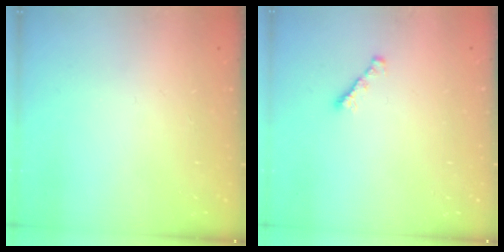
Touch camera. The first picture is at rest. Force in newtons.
{"total": 1.7, "press": 1.6, "slide": 0.5}